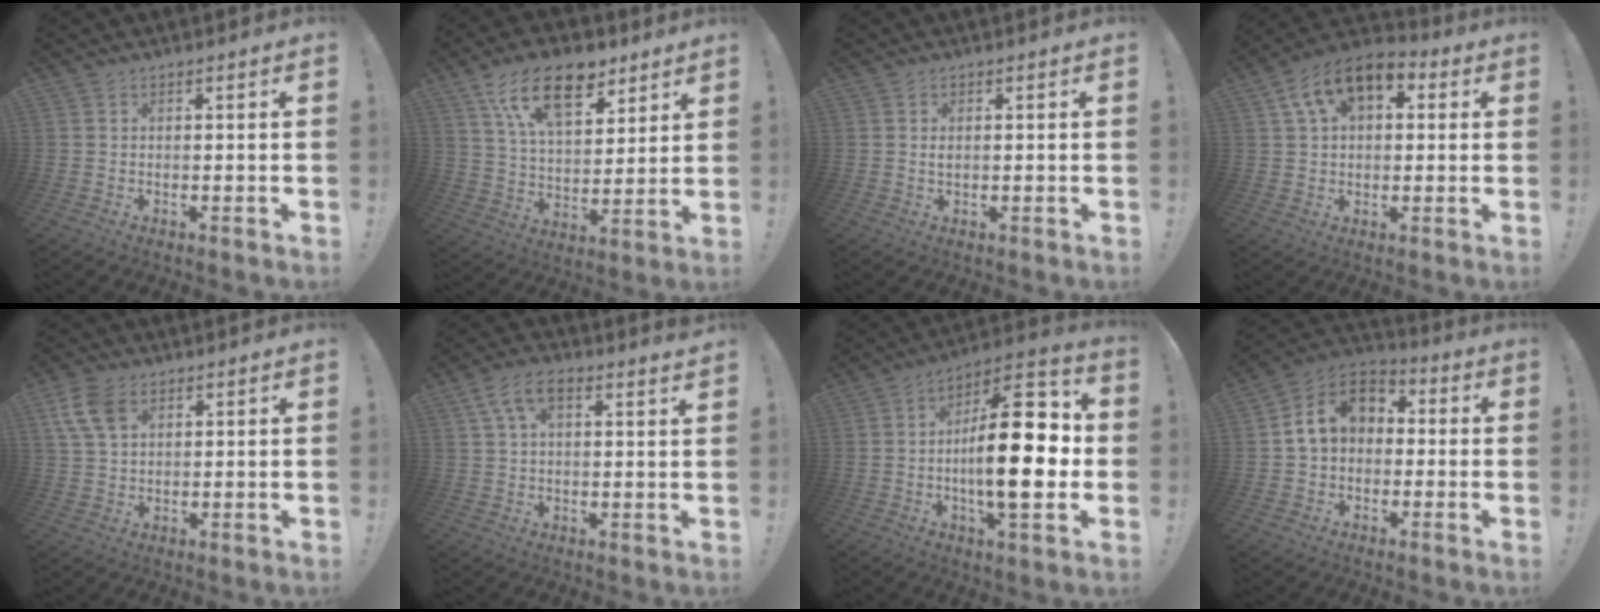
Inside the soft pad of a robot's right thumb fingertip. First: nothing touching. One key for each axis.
{"total": 18.0, "fx": 10.5, "fy": 9.5, "fz": 11.0, "tx": -0.181, "ty": -0.047, "tz": 0.189}
{"total": 0.9, "fx": 0.2, "fy": 0.4, "fz": 0.8, "tx": -0.016, "ty": 0.003, "tz": 0.003}
{"total": 12.6, "fx": 6.2, "fy": 7.4, "fz": 8.1, "tx": -0.135, "ty": -0.018, "tz": 0.117}
{"total": 8.5, "fx": 3.8, "fy": 5.4, "fz": 5.4, "tx": -0.097, "ty": -0.001, "tz": 0.075}
{"total": 7.7, "fx": 3.9, "fy": 3.5, "fz": 5.6, "tx": -0.101, "ty": 0.001, "tz": 0.074}
{"total": 22.7, "fx": -1.6, "fy": 8.5, "fz": 21.0, "tx": -0.336, "ty": 0.008, "tz": -0.029}
{"total": 11.5, "fx": 2.1, "fy": 8.4, "fz": 7.5, "tx": -0.124, "ty": 0.015, "tz": 0.043}